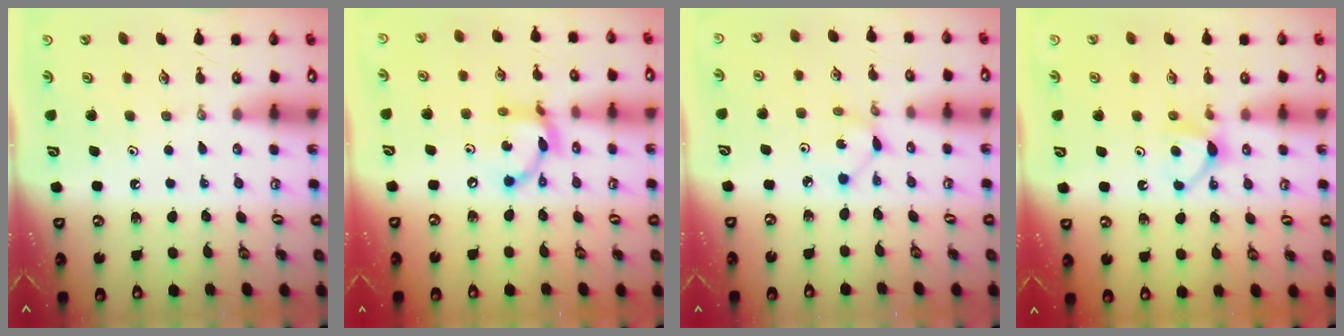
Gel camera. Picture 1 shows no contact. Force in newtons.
{"total": 12.0, "press": 12.0, "slide": 0.9}
{"total": 2.0, "press": 2.0, "slide": 0.2}
{"total": 5.5, "press": 5.5, "slide": 0.7}